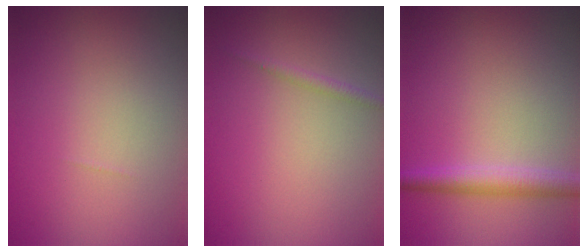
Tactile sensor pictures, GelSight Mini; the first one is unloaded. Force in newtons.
{"total": 0.9, "press": 0.9, "slide": 0.1}
{"total": 2.7, "press": 2.7, "slide": 0.1}